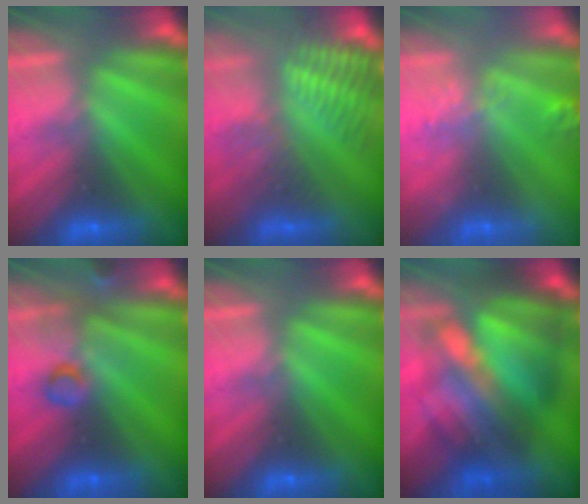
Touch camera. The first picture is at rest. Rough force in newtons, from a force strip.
{"total": 3.8}
{"total": 2.8}
{"total": 2.8}
{"total": 0.0}
{"total": 7.1}